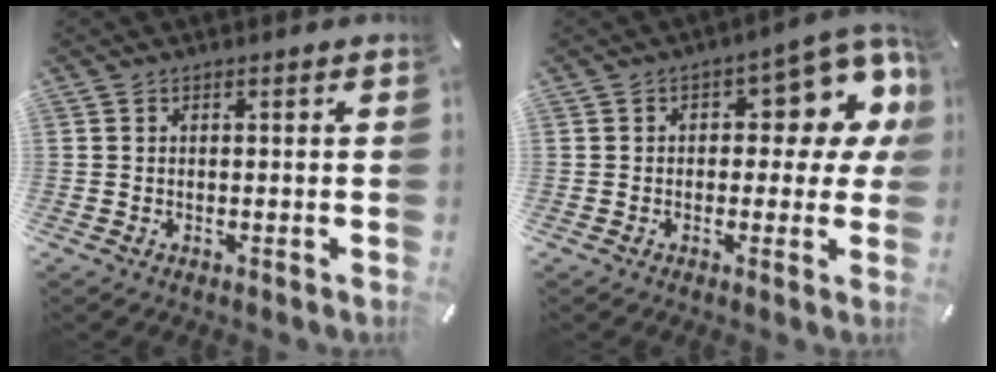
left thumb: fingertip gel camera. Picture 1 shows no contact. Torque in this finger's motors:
{"motor_torque": [0.53, 0.53, 0.34, 0.17, 0.06]}